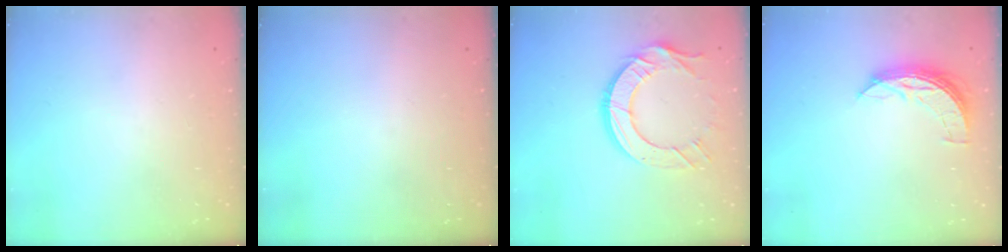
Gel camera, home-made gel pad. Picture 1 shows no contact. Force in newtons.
{"total": 0.0}
{"total": 12.8, "press": 12.7, "slide": 1.1}
{"total": 6.9, "press": 6.9, "slide": 0.3}